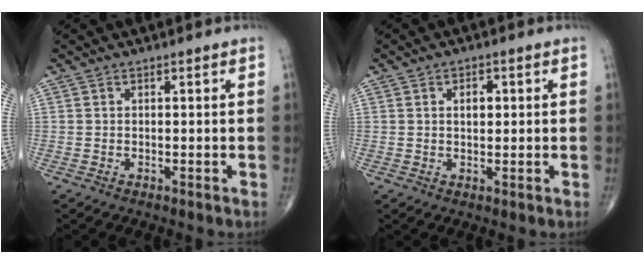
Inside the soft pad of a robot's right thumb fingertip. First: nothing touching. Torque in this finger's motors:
{"motor_torque": [0.27, 0.77, 0.56, 0.14, 0.00]}